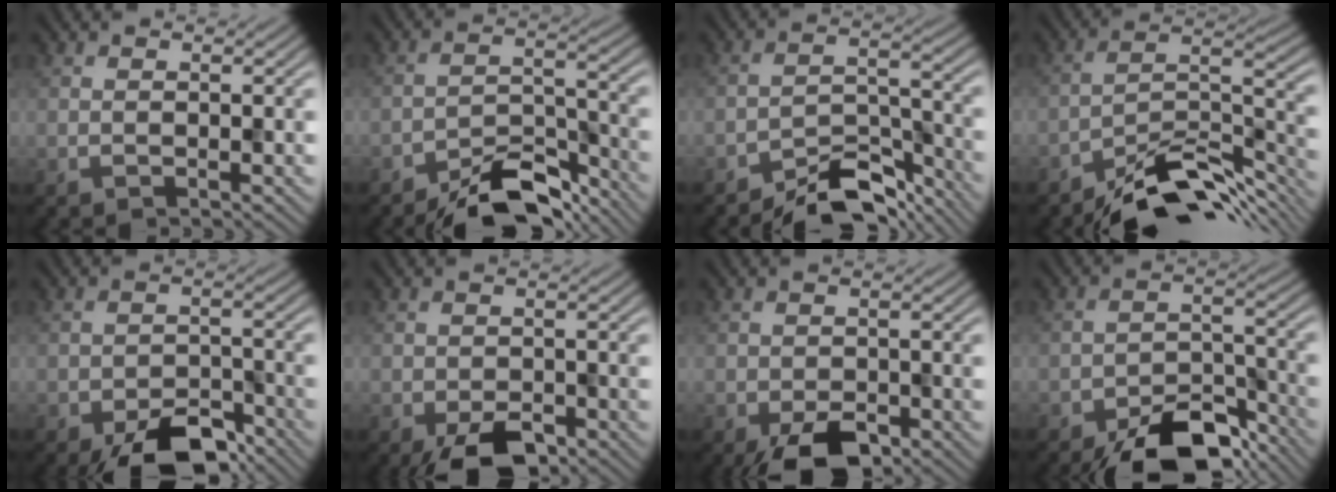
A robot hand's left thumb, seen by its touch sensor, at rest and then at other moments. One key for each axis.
{"total": 8.1, "fx": -6.6, "fy": 2.6, "fz": 3.9, "tx": -0.060, "ty": 0.008, "tz": -0.121}
{"total": 7.3, "fx": -6.3, "fy": 2.2, "fz": 3.0, "tx": -0.045, "ty": 0.008, "tz": -0.114}
{"total": 11.0, "fx": -8.5, "fy": 3.4, "fz": 6.1, "tx": -0.088, "ty": 0.000, "tz": -0.152}
{"total": 7.8, "fx": -5.5, "fy": 3.5, "fz": 4.2, "tx": -0.062, "ty": -0.008, "tz": -0.092}
{"total": 5.2, "fx": -3.3, "fy": 2.7, "fz": 3.1, "tx": -0.050, "ty": -0.012, "tz": -0.049}
{"total": 5.3, "fx": -3.3, "fy": 2.8, "fz": 3.1, "tx": -0.052, "ty": -0.012, "tz": -0.050}
{"total": 9.8, "fx": -7.3, "fy": 4.1, "fz": 5.1, "tx": -0.070, "ty": -0.005, "tz": -0.125}